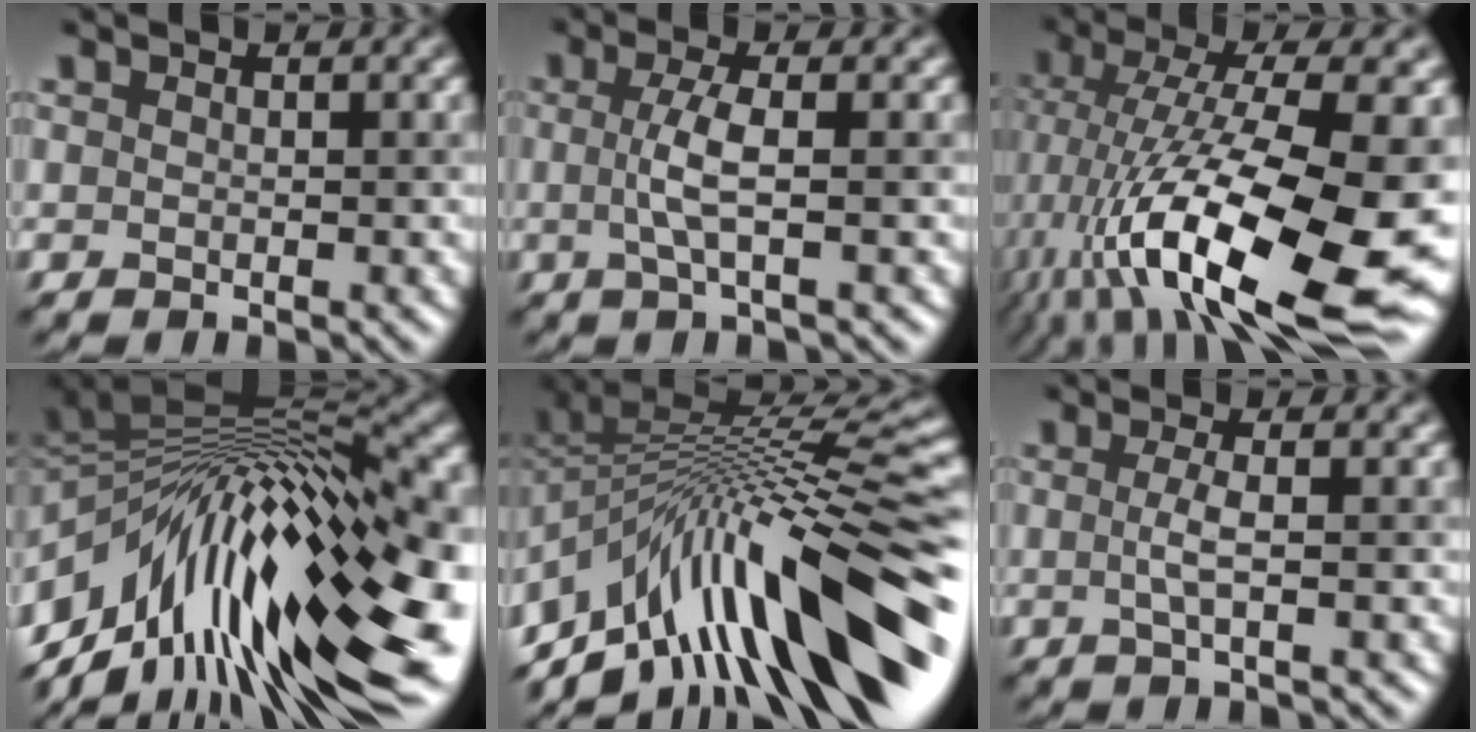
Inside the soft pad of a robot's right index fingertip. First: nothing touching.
{"total": 3.1, "force": [0.0, 0.6, 3.0], "torque": [-0.056, 0.008, 0.000]}
{"total": 17.0, "force": [-3.7, 6.5, 15.2], "torque": [-0.268, 0.007, -0.057]}
{"total": 17.0, "force": [-3.1, 7.8, 14.8], "torque": [-0.229, 0.029, -0.059]}
{"total": 14.6, "force": [-4.3, 5.2, 13.0], "torque": [-0.207, 0.039, -0.070]}
{"total": 2.0, "force": [0.0, 0.4, 1.9], "torque": [-0.035, 0.006, -0.001]}